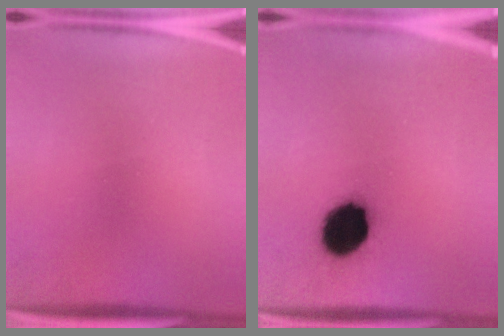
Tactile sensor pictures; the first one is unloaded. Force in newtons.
{"total": 13.0}